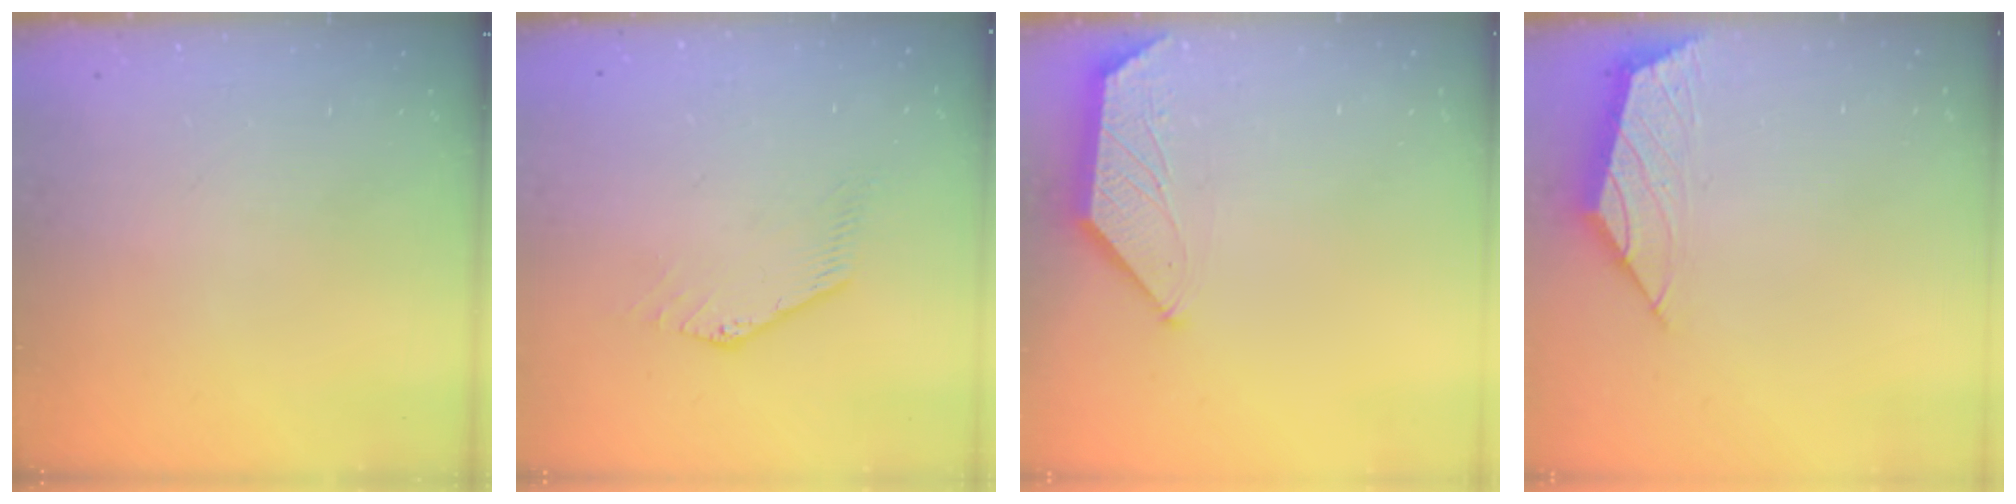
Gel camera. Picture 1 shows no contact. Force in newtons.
{"total": 0.6, "press": 0.3, "slide": 0.5}
{"total": 1.1, "press": 1.1, "slide": 0.3}
{"total": 2.1, "press": 2.0, "slide": 0.5}